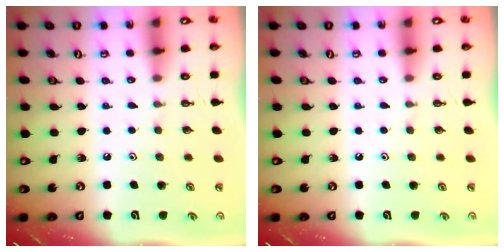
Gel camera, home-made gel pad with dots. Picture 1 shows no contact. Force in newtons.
{"total": 0.0}